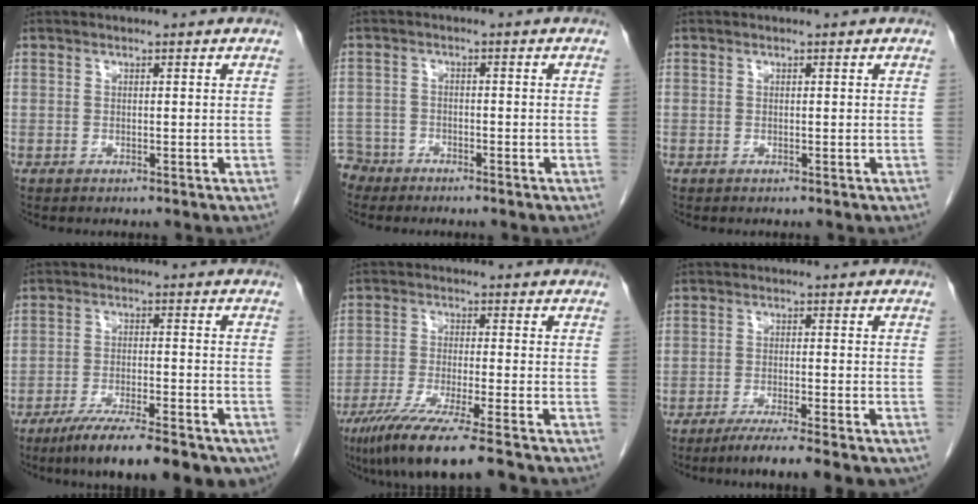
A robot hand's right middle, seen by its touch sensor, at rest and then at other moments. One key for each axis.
{"total": 4.4, "fx": -3.8, "fy": 2.0, "fz": -0.7, "tx": 0.019, "ty": -0.001, "tz": -0.077}
{"total": 0.0}
{"total": 15.6, "fx": -11.7, "fy": 3.1, "fz": 9.9, "tx": -0.113, "ty": -0.012, "tz": -0.173}
{"total": 11.2, "fx": -8.2, "fy": -0.5, "fz": 7.6, "tx": -0.126, "ty": -0.033, "tz": -0.135}
{"total": 8.7, "fx": -6.6, "fy": 0.5, "fz": 5.6, "tx": -0.073, "ty": -0.016, "tz": -0.096}